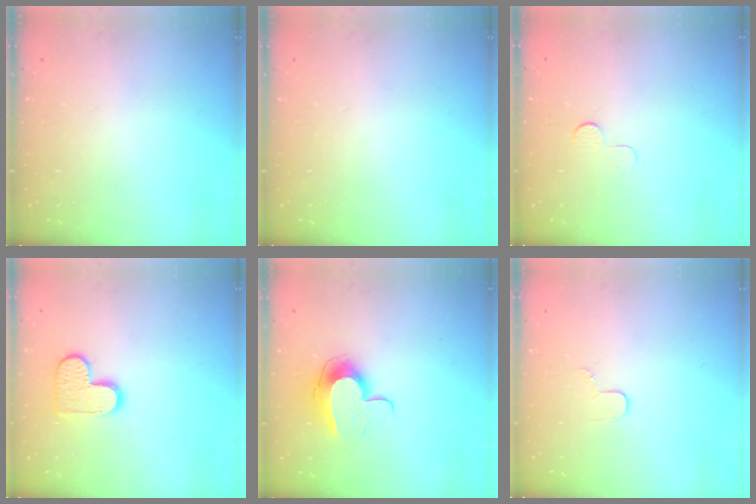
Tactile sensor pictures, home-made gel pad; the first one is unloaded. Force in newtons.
{"total": 0.0}
{"total": 2.9, "press": 2.9, "slide": 0.3}
{"total": 10.5, "press": 10.5, "slide": 0.5}
{"total": 10.7, "press": 10.6, "slide": 0.7}
{"total": 3.4, "press": 3.4, "slide": 0.4}